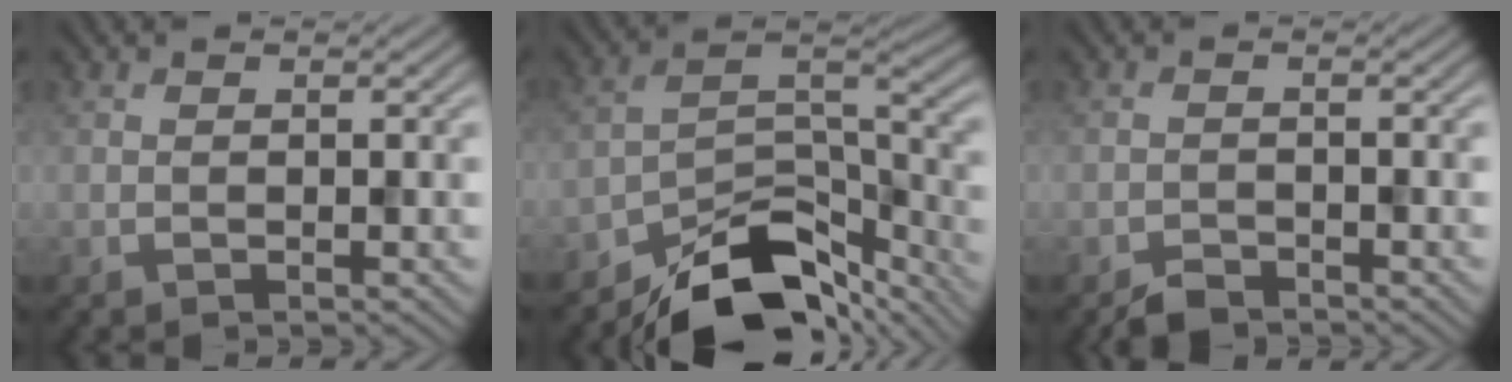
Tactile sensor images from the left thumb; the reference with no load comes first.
{"total": 11.6, "force": [-9.7, 4.3, 4.8], "torque": [-0.066, 0.000, -0.170]}
{"total": 2.0, "force": [-1.8, 0.5, 0.5], "torque": [-0.007, 0.002, -0.036]}